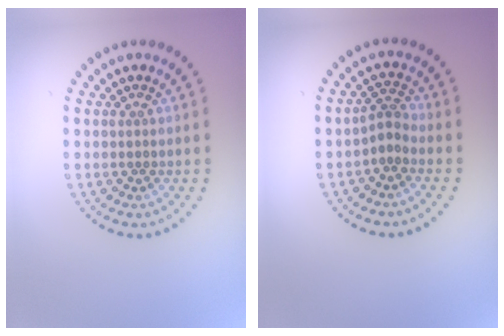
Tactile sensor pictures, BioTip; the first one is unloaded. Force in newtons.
{"total": 1.8, "press": 1.2, "slide": 1.3}